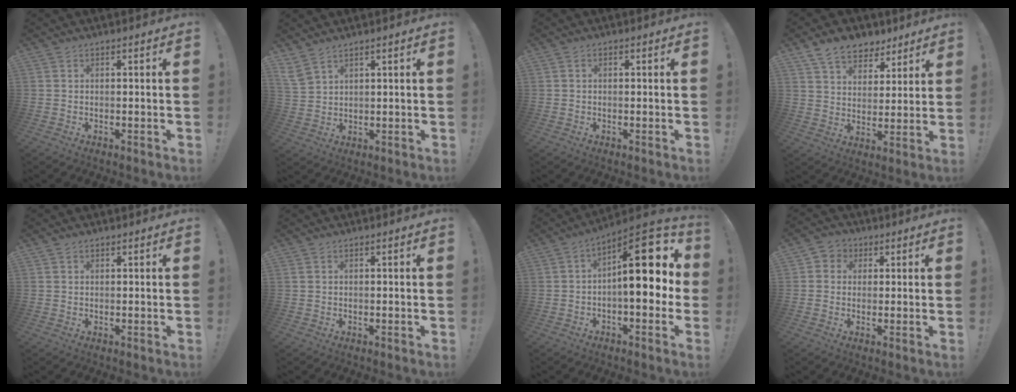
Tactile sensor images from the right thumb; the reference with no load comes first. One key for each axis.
{"total": 5.0, "fx": 4.0, "fy": 2.0, "fz": 2.3, "tx": -0.052, "ty": -0.017, "tz": 0.079}
{"total": 0.6, "fx": -0.1, "fy": 0.5, "fz": 0.3, "tx": -0.006, "ty": 0.003, "tz": -0.002}
{"total": 10.7, "fx": 7.7, "fy": 6.5, "fz": 3.6, "tx": -0.058, "ty": -0.050, "tz": 0.149}
{"total": 0.7, "fx": 0.6, "fy": 0.4, "fz": 0.1, "tx": 0.003, "ty": -0.002, "tz": 0.010}
{"total": 0.6, "fx": 0.3, "fy": 0.5, "fz": 0.2, "tx": -0.009, "ty": 0.003, "tz": 0.007}
{"total": 18.7, "fx": 2.9, "fy": 7.7, "fz": 16.8, "tx": -0.224, "ty": -0.017, "tz": 0.047}
{"total": 4.3, "fx": 0.4, "fy": 4.1, "fz": 1.2, "tx": -0.013, "ty": 0.004, "tz": 0.007}